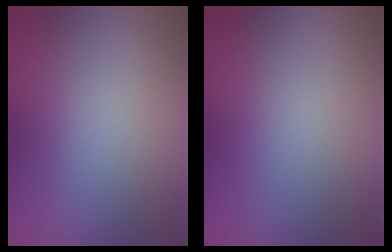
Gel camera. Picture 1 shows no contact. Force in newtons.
{"total": 0.0}